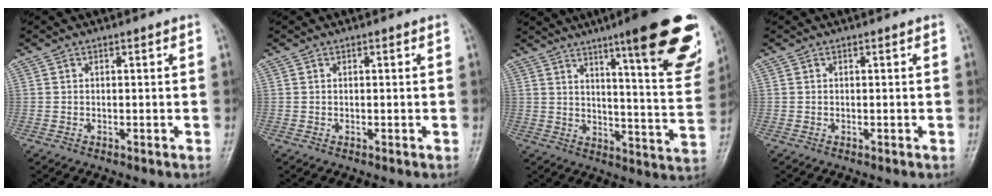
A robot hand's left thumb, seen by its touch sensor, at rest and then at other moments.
{"total": 0.0}
{"total": 23.6, "force": [14.0, 3.8, 18.6], "torque": [-0.221, -0.064, 0.187]}
{"total": 0.0}